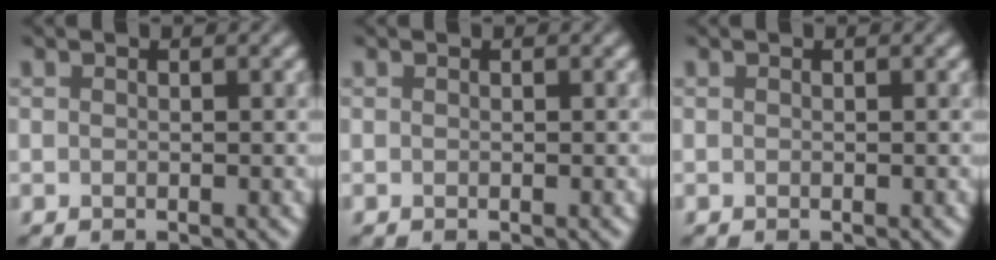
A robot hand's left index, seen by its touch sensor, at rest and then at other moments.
{"total": 0.0}
{"total": 0.0}